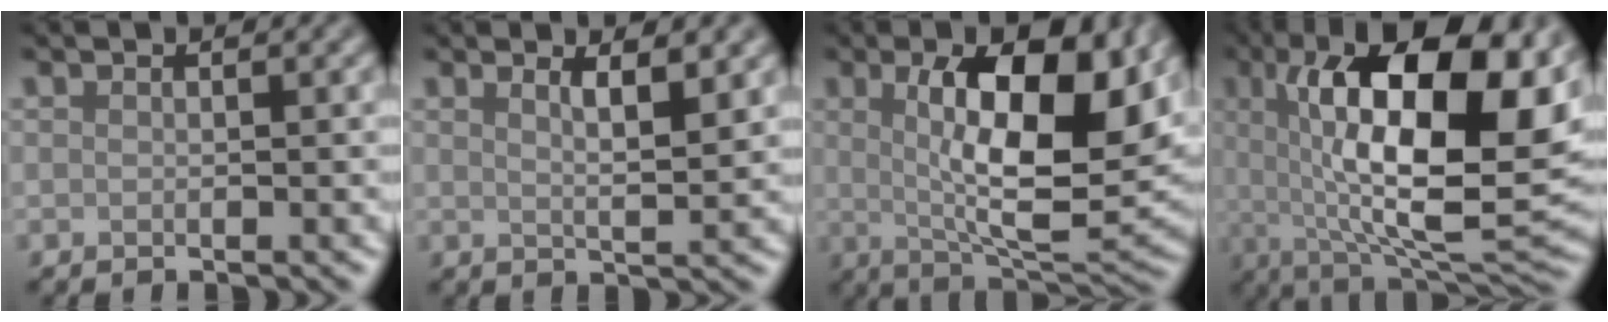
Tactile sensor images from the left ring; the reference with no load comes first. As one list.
[{"total": 2.8, "force": [1.5, 0.5, 2.3], "torque": [-0.031, -0.001, 0.024]}, {"total": 10.8, "force": [2.2, 3.9, 9.8], "torque": [-0.144, 0.000, 0.039]}, {"total": 16.8, "force": [3.0, 6.5, 15.2], "torque": [-0.228, 0.005, 0.043]}]